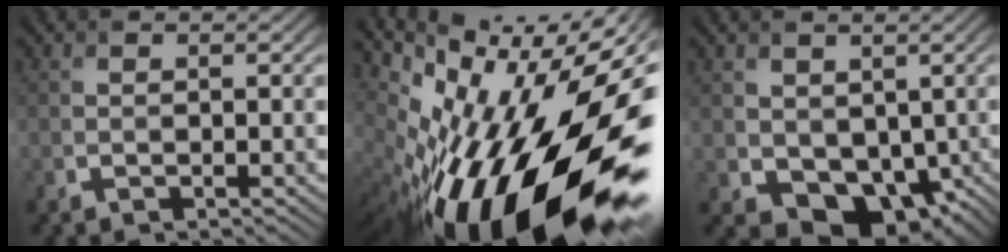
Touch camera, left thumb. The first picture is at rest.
{"total": 20.8, "force": [-4.8, 9.0, 18.1], "torque": [-0.308, -0.035, -0.098]}
{"total": 6.2, "force": [0.0, 4.9, 3.7], "torque": [-0.072, -0.025, 0.006]}